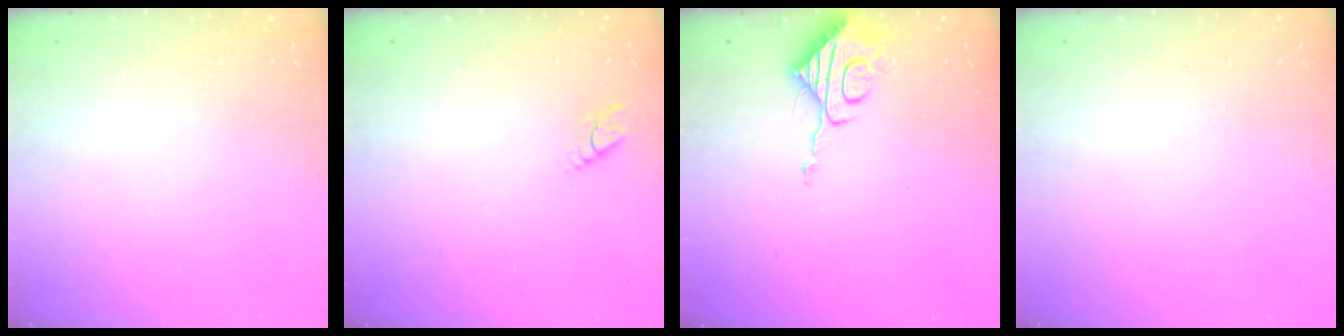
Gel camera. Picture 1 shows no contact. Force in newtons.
{"total": 3.8, "press": 3.8, "slide": 0.3}
{"total": 9.2, "press": 9.2, "slide": 0.3}
{"total": 1.7, "press": 1.7, "slide": 0.1}